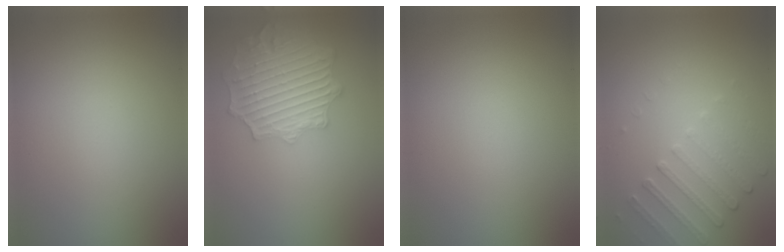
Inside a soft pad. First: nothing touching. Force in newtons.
{"total": 6.2, "press": 5.1, "slide": 3.5}
{"total": 0.0}
{"total": 2.2, "press": 1.8, "slide": 1.2}